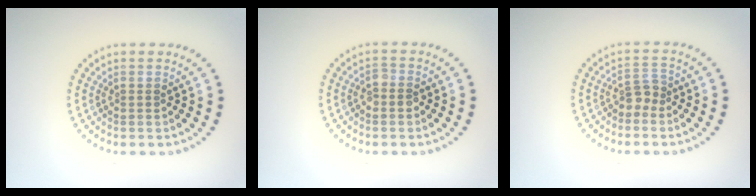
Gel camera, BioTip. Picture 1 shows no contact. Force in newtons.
{"total": 1.1, "press": 1.0, "slide": 0.5}
{"total": 1.8, "press": 1.3, "slide": 1.3}